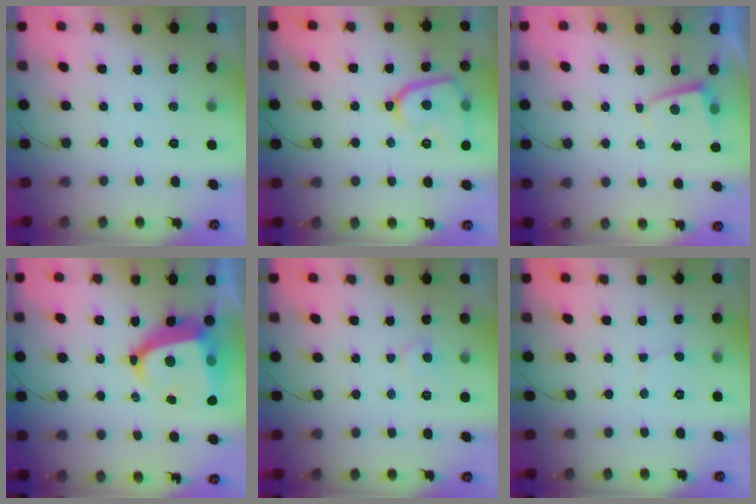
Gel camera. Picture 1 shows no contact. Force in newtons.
{"total": 12.7, "press": 12.6, "slide": 1.4}
{"total": 1.2, "press": 1.2, "slide": 0.2}
{"total": 15.5, "press": 15.3, "slide": 2.3}
{"total": 6.5, "press": 6.5, "slide": 0.3}
{"total": 2.6, "press": 2.6, "slide": 0.2}